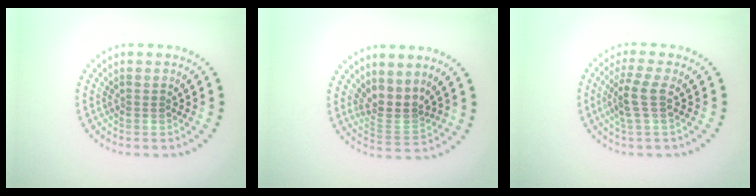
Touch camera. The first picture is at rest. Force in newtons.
{"total": 2.6, "press": 2.0, "slide": 1.7}
{"total": 2.6, "press": 2.1, "slide": 1.6}